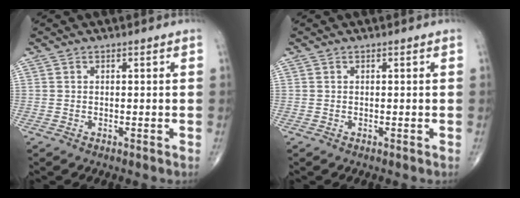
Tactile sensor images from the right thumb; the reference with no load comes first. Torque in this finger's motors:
{"motor_torque": [0.00, 0.00, 0.00, 0.00, 0.00]}